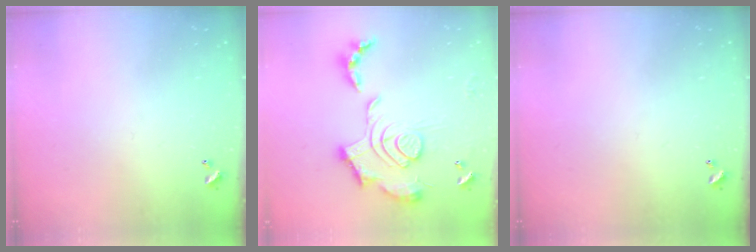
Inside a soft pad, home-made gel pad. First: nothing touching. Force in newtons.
{"total": 2.4, "press": 1.9, "slide": 1.5}
{"total": 0.0}